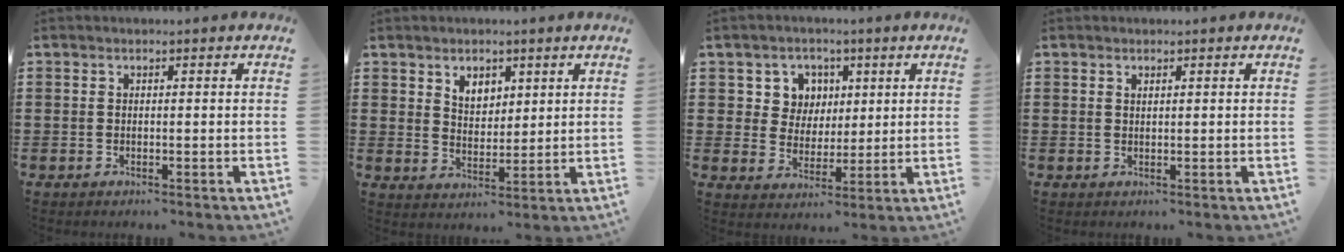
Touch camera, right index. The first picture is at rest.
{"total": 3.7, "force": [2.6, 2.5, 1.0], "torque": [-0.022, 0.005, 0.046]}
{"total": 5.7, "force": [2.2, 5.2, 1.0], "torque": [-0.042, 0.011, 0.037]}
{"total": 0.5, "force": [0.5, 0.2, 0.1], "torque": [-0.003, 0.001, 0.009]}